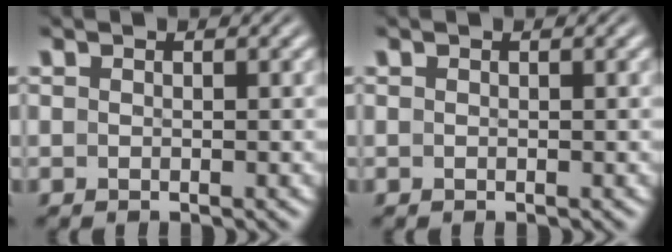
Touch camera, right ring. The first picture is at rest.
{"total": 0.0}